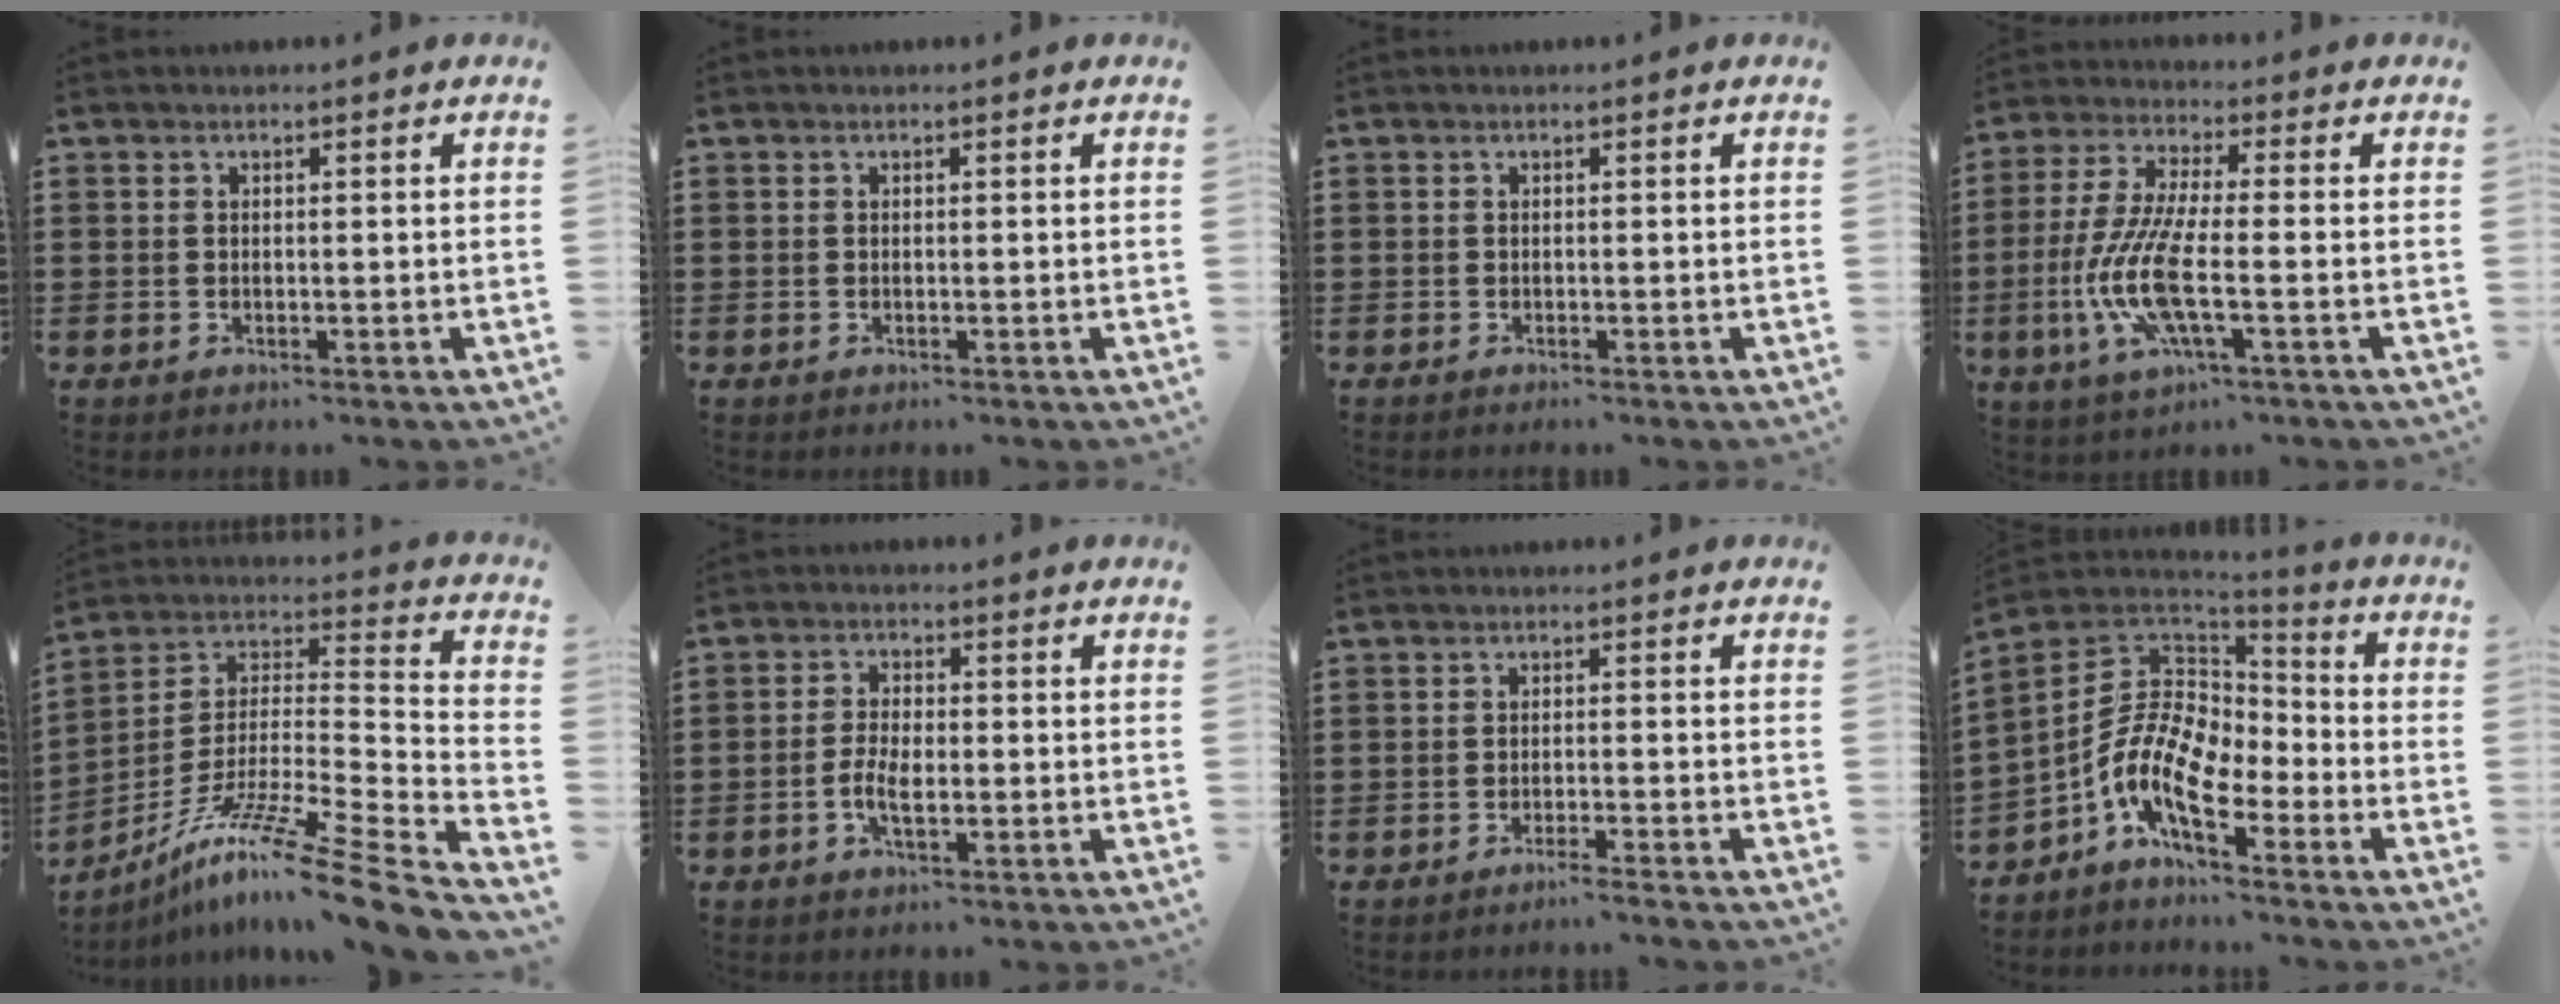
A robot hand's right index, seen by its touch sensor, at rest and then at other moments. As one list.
[{"total": 0.0}, {"total": 0.0}, {"total": 11.0, "force": [-3.1, 2.9, 10.1], "torque": [-0.237, -0.024, -0.064]}, {"total": 13.7, "force": [-10.7, -0.4, 8.6], "torque": [-0.144, 0.011, -0.197]}, {"total": 4.2, "force": [-1.4, 1.9, 3.5], "torque": [-0.082, 0.000, -0.031]}, {"total": 1.8, "force": [-1.6, -0.4, 0.7], "torque": [-0.012, 0.001, -0.031]}, {"total": 11.9, "force": [-4.7, 6.6, 8.7], "torque": [-0.212, 0.002, -0.100]}]